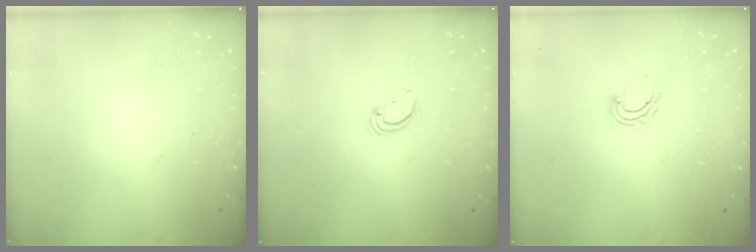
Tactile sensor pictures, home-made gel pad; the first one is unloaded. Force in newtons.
{"total": 2.9, "press": 2.9, "slide": 0.1}
{"total": 4.0, "press": 4.0, "slide": 0.2}